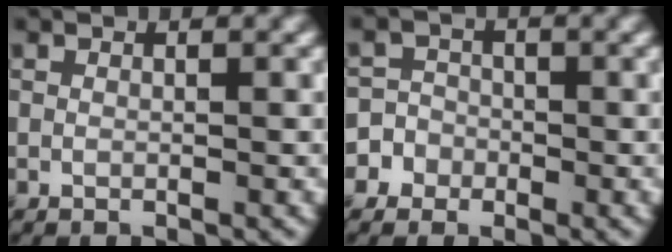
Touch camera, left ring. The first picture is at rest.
{"total": 4.3, "force": [-2.2, 3.7, 0.2], "torque": [0.024, 0.003, -0.052]}